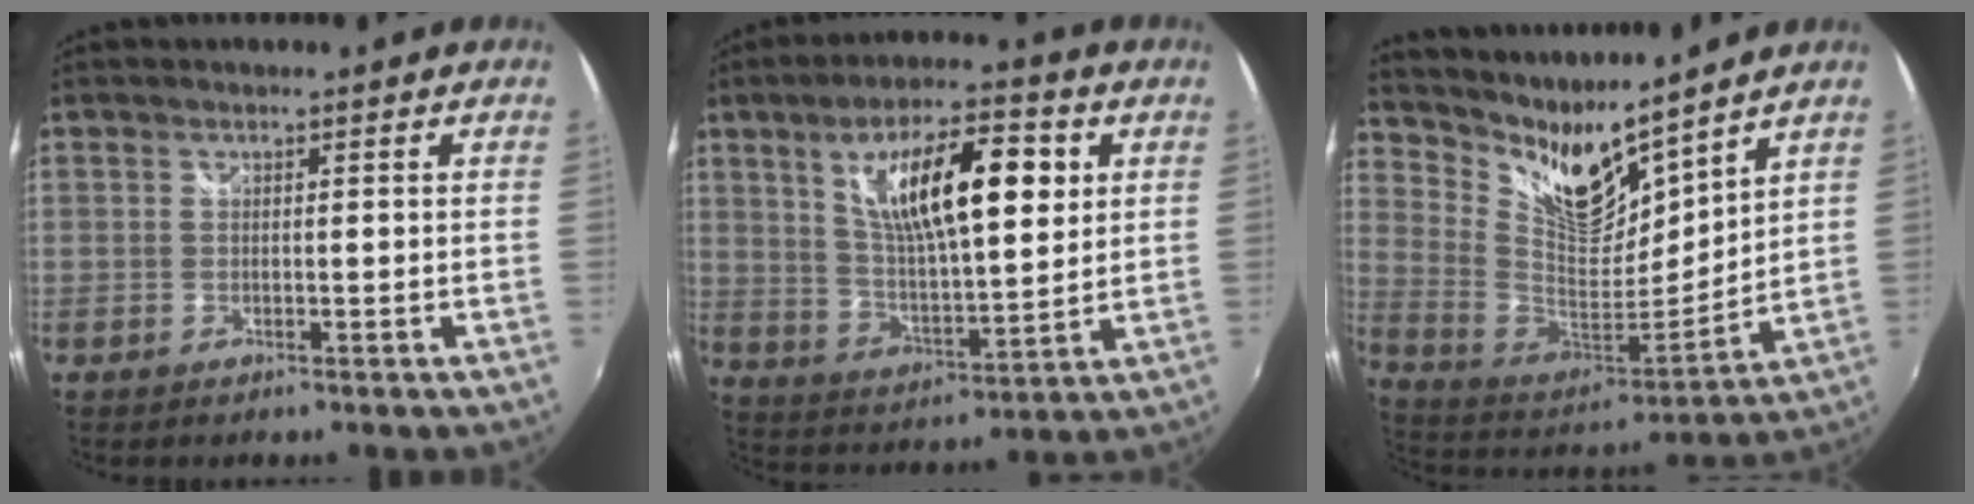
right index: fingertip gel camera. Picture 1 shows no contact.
{"total": 17.1, "force": [5.9, 5.6, 15.1], "torque": [-0.258, 0.012, 0.107]}
{"total": 14.4, "force": [11.4, 4.3, 7.7], "torque": [-0.147, -0.031, 0.221]}